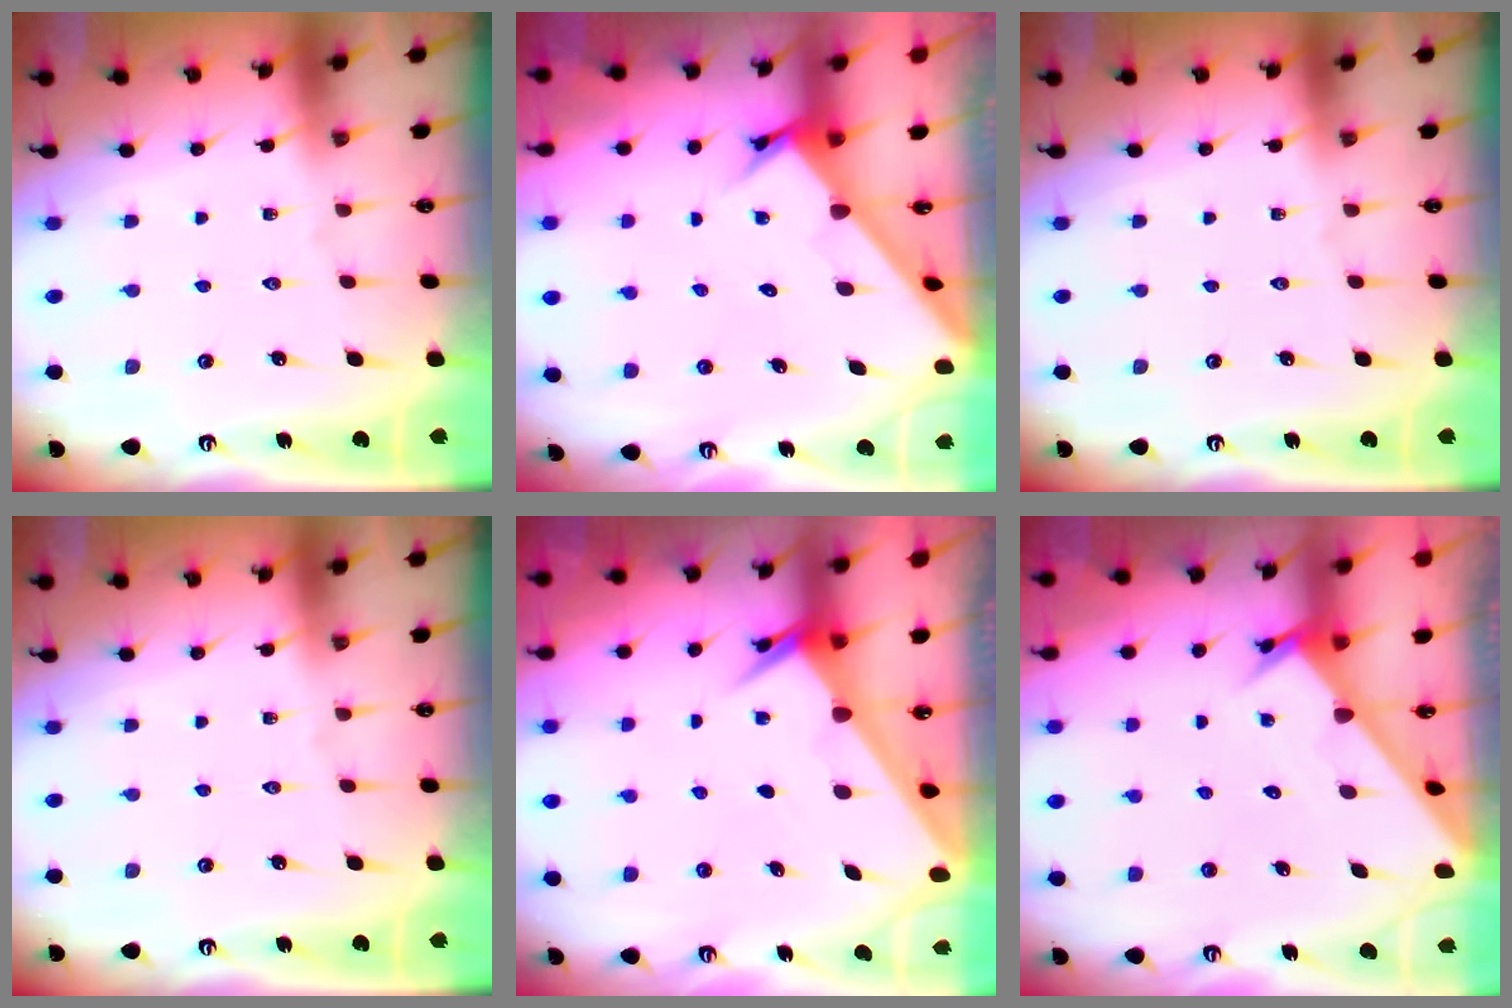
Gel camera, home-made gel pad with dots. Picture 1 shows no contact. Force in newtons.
{"total": 2.9, "press": 2.9, "slide": 0.2}
{"total": 0.0}
{"total": 0.0}
{"total": 2.6, "press": 2.6, "slide": 0.2}
{"total": 2.8, "press": 2.8, "slide": 0.1}